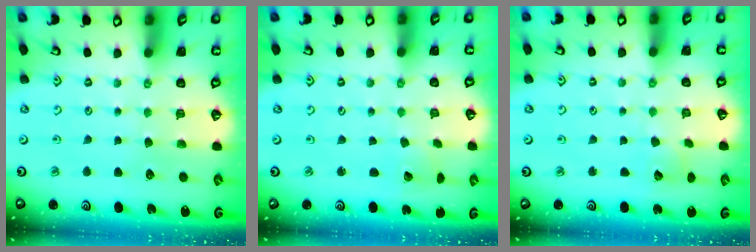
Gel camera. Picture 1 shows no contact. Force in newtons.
{"total": 2.4, "press": 2.4, "slide": 0.1}
{"total": 5.2, "press": 5.2, "slide": 0.5}